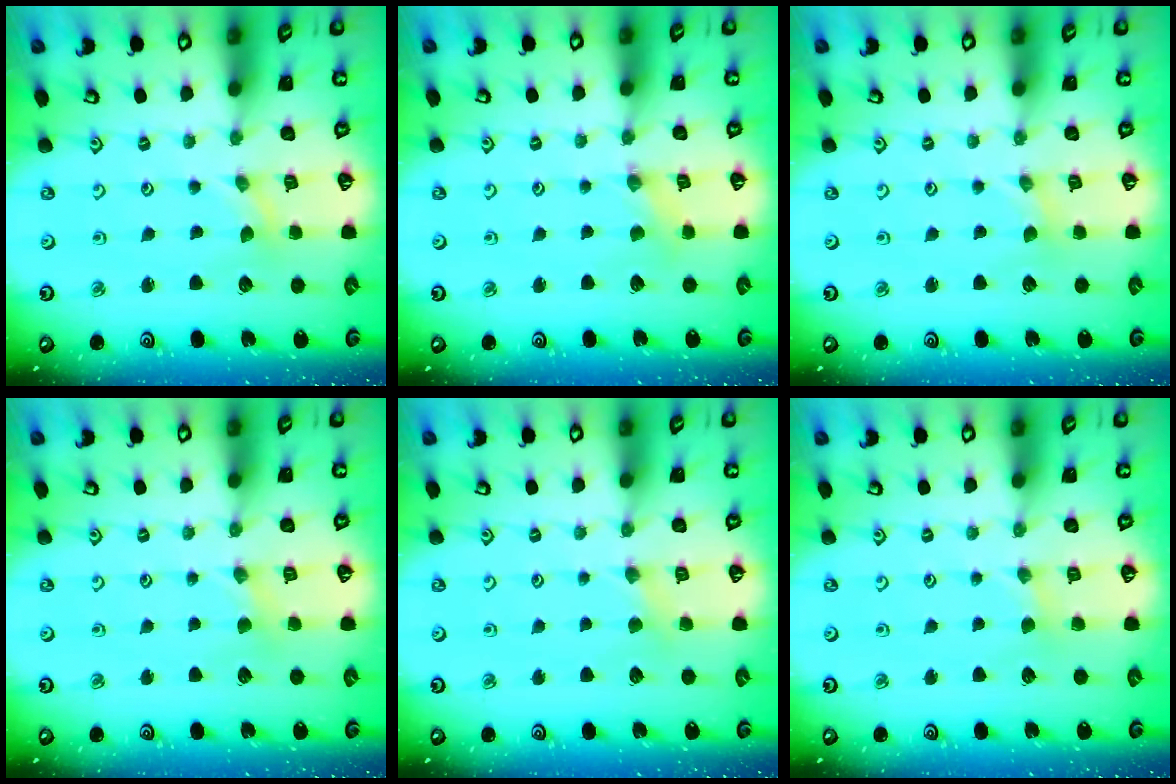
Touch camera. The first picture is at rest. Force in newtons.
{"total": 1.7, "press": 1.7, "slide": 0.4}
{"total": 0.0}
{"total": 2.3, "press": 2.3, "slide": 0.3}
{"total": 2.5, "press": 2.4, "slide": 0.5}
{"total": 1.3, "press": 1.2, "slide": 0.3}